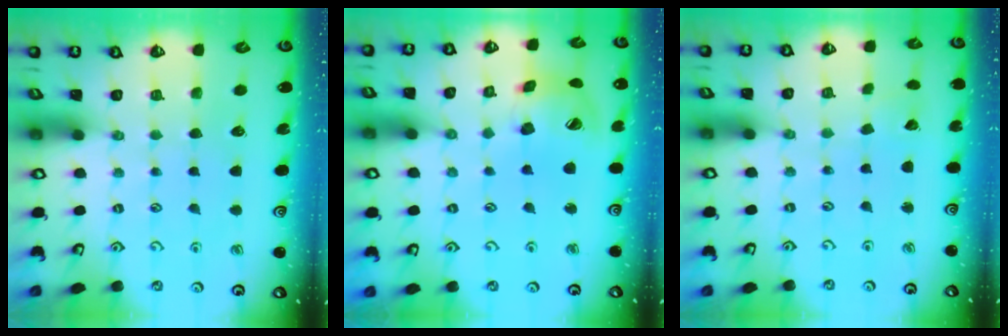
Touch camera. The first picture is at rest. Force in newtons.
{"total": 17.2, "press": 17.0, "slide": 2.8}
{"total": 1.4, "press": 1.4, "slide": 0.1}